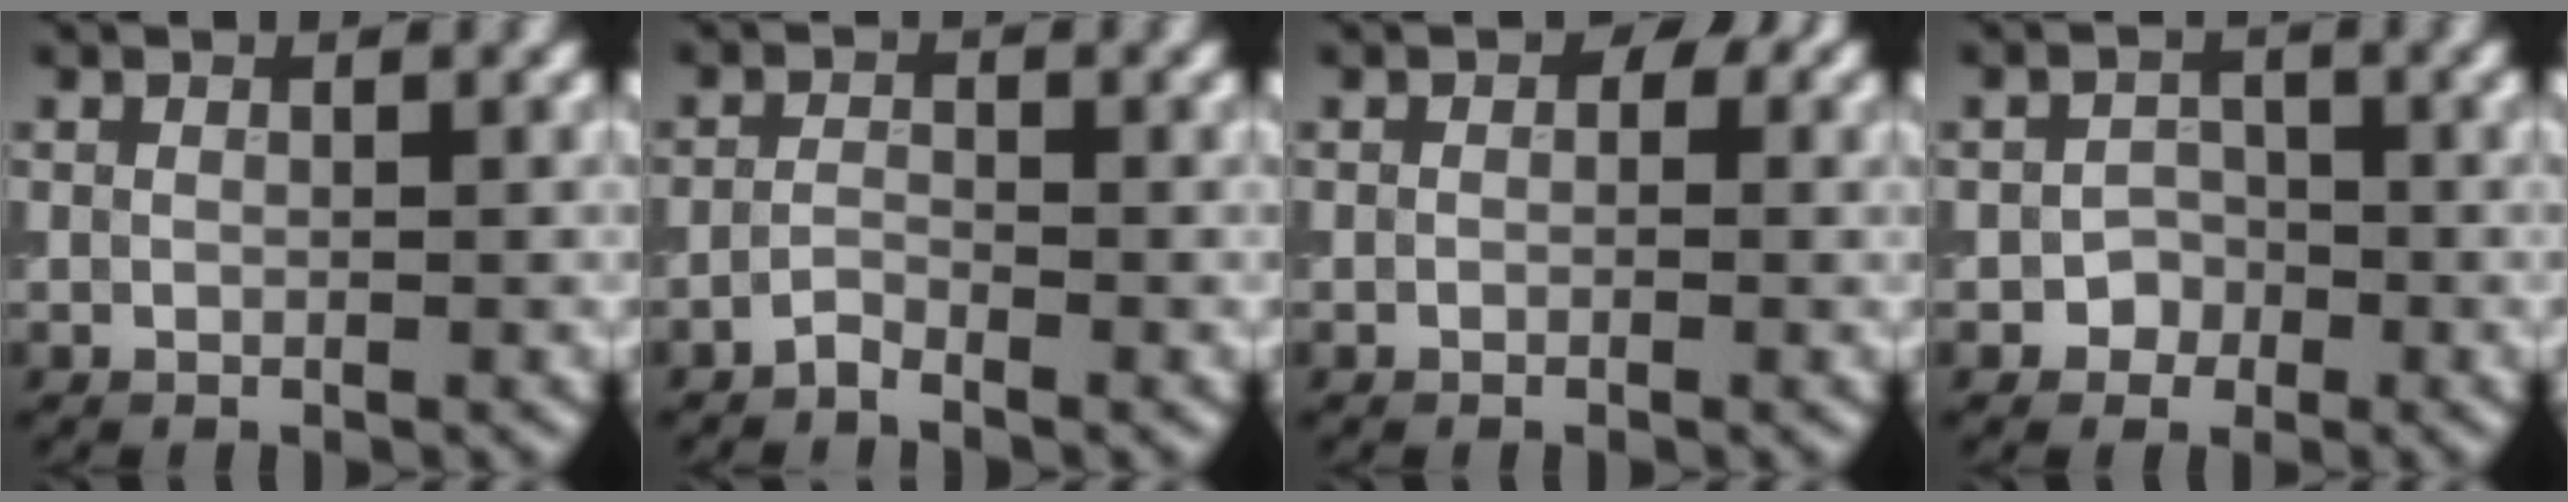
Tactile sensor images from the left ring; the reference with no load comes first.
{"total": 1.1, "force": [-1.1, 0.0, 0.1], "torque": [-0.010, 0.003, -0.022]}
{"total": 1.5, "force": [0.2, 1.3, 0.8], "torque": [-0.001, -0.001, -0.002]}
{"total": 1.6, "force": [-0.9, 1.3, 0.0], "torque": [0.006, 0.005, -0.014]}